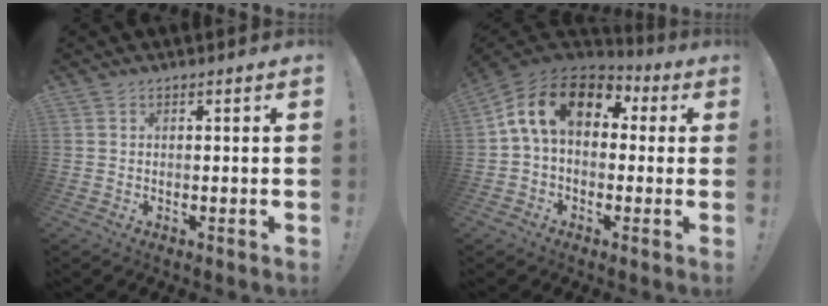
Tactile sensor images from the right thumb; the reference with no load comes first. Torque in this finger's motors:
{"motor_torque": [2.06, 2.95, 0.69, -0.40, 0.09]}